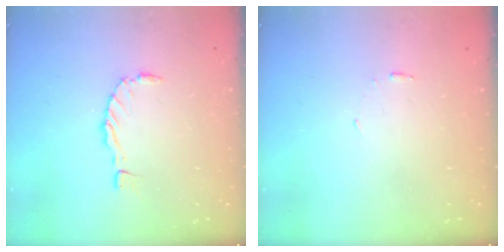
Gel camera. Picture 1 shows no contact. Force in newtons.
{"total": 3.7, "press": 3.6, "slide": 0.3}